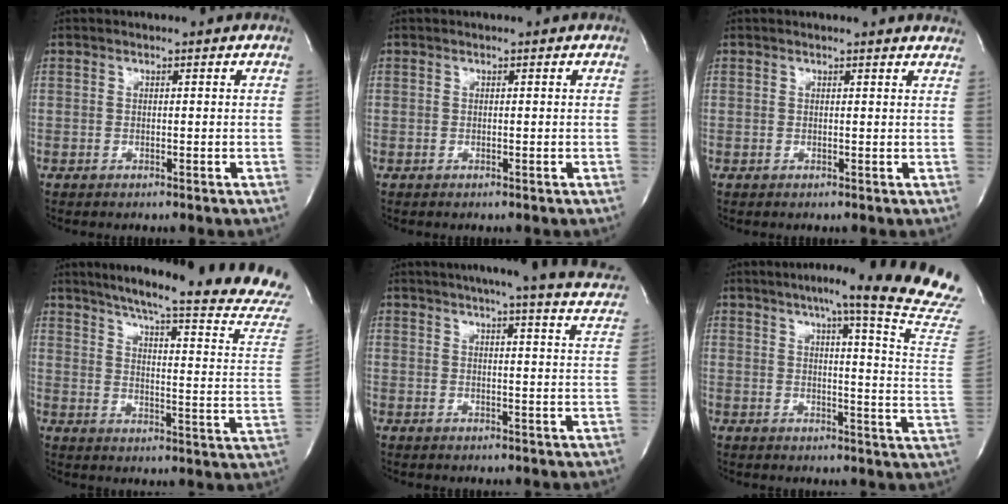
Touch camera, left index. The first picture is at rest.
{"total": 0.0}
{"total": 4.4, "force": [4.4, 0.2, 0.8], "torque": [-0.010, -0.008, 0.025]}
{"total": 25.5, "force": [22.0, -0.3, 12.9], "torque": [-0.196, -0.080, 0.274]}
{"total": 21.6, "force": [19.4, 0.6, 9.6], "torque": [-0.137, -0.050, 0.217]}
{"total": 21.8, "force": [17.6, -1.7, 12.8], "torque": [-0.172, -0.071, 0.207]}